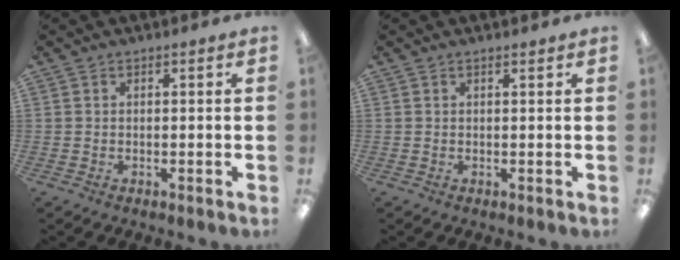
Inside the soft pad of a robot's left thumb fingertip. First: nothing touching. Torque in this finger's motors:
{"motor_torque": [0.25, -0.05, 0.17, -0.08, 0.00]}